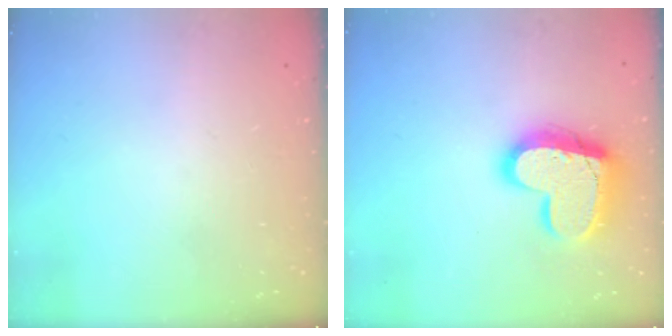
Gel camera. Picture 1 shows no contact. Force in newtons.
{"total": 19.1, "press": 19.0, "slide": 1.8}